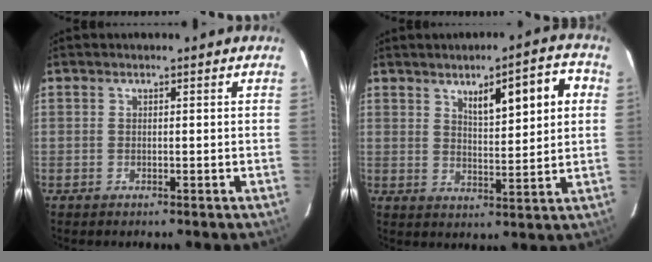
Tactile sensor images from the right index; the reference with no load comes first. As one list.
[{"total": 9.4, "force": [3.6, 2.1, 8.4], "torque": [-0.125, 0.015, 0.058]}]